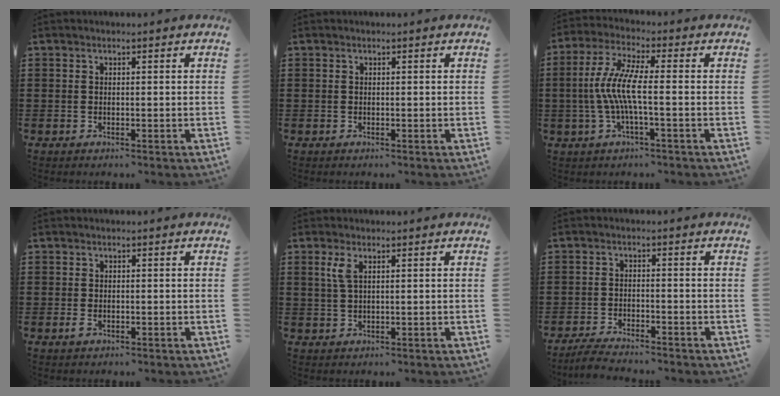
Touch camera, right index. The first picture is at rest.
{"total": 0.0}
{"total": 7.9, "force": [-1.2, 0.9, 7.8], "torque": [-0.180, -0.020, -0.034]}
{"total": 1.1, "force": [-0.5, 0.6, 0.7], "torque": [-0.014, -0.002, -0.009]}
{"total": 2.6, "force": [1.0, 0.8, 2.2], "torque": [-0.046, 0.006, 0.016]}
{"total": 3.2, "force": [-3.2, 0.0, 0.5], "torque": [-0.019, -0.001, -0.067]}